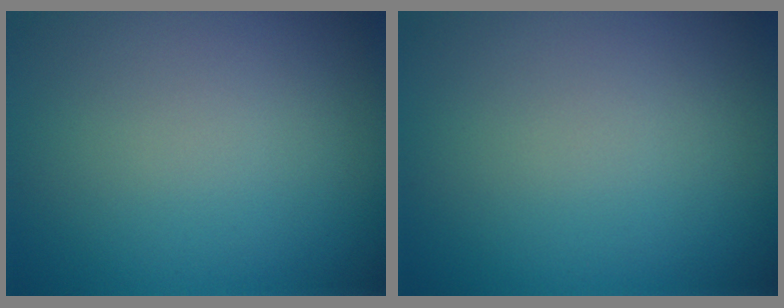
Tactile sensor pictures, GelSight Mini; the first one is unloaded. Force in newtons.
{"total": 0.0}